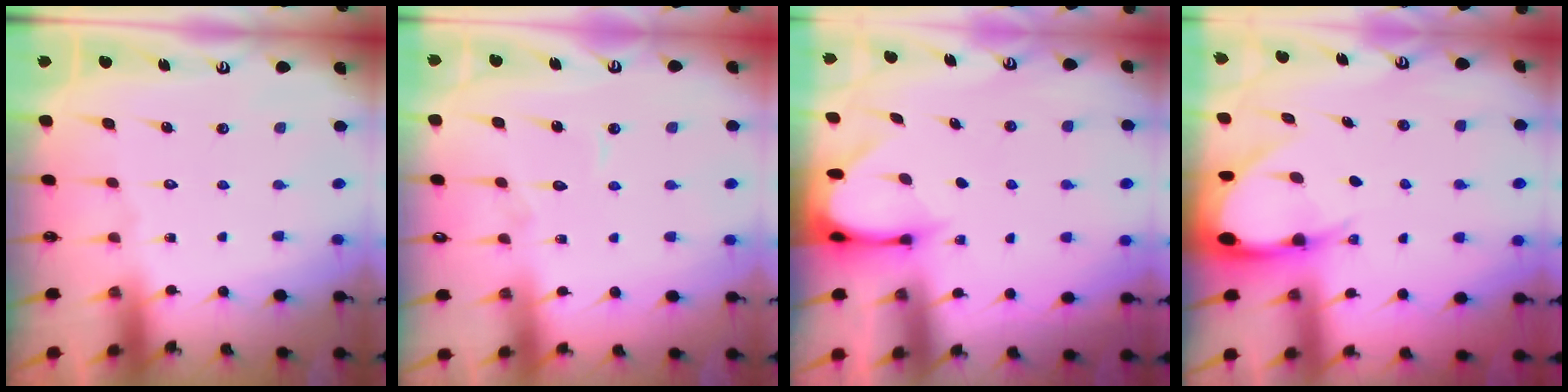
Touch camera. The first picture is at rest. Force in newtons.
{"total": 3.5, "press": 3.5, "slide": 0.1}
{"total": 3.2, "press": 3.2, "slide": 0.3}
{"total": 7.3, "press": 7.2, "slide": 1.0}